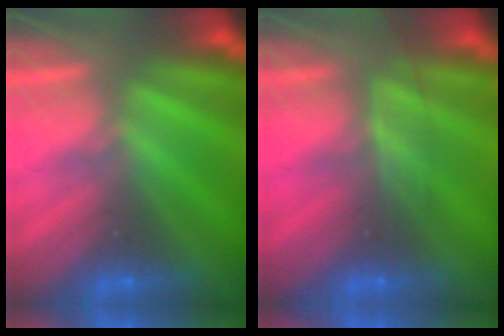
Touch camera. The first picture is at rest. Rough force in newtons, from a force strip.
{"total": 2.5}